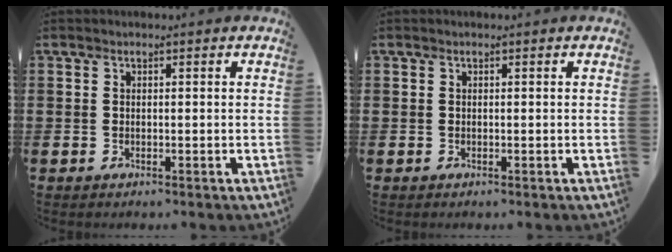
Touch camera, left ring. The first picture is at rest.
{"total": 0.0}